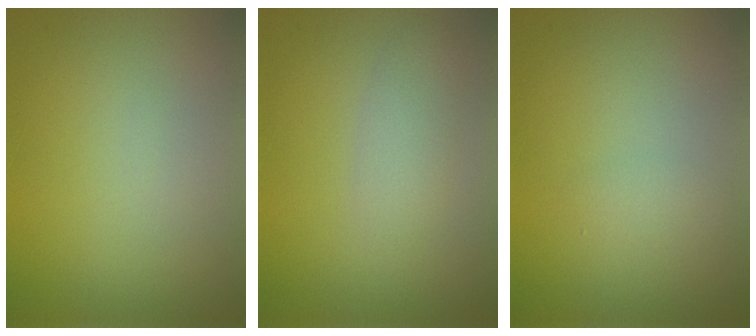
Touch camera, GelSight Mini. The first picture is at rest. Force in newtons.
{"total": 2.3, "press": 2.3, "slide": 0.1}
{"total": 1.0, "press": 1.0, "slide": 0.2}